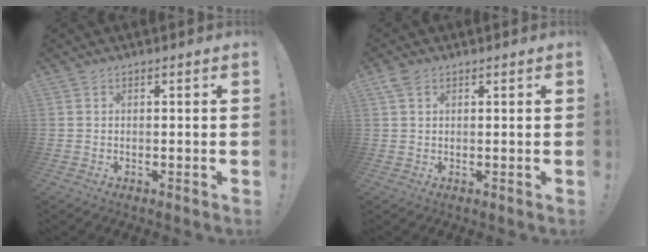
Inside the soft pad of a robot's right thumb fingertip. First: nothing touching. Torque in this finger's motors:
{"motor_torque": [0.79, 1.44, 0.20, 0.00, 0.01]}